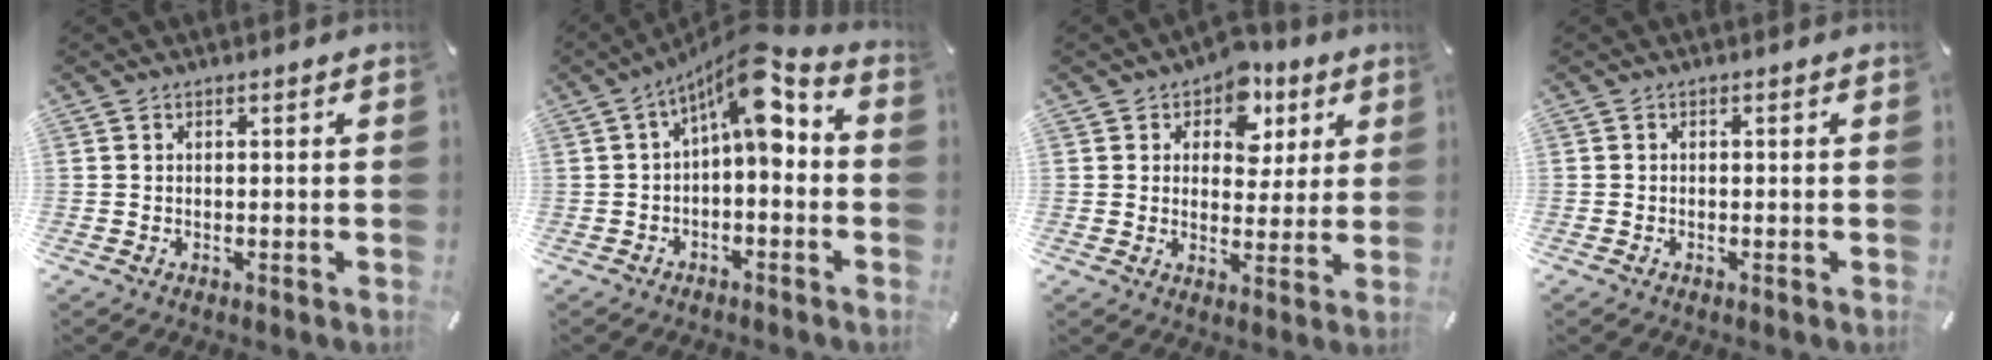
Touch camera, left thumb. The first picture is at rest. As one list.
[{"total": 10.3, "force": [3.3, 4.2, 8.8], "torque": [-0.145, -0.020, 0.056]}, {"total": 8.4, "force": [4.3, 6.5, 3.2], "torque": [-0.037, -0.028, 0.069]}, {"total": 0.0}]